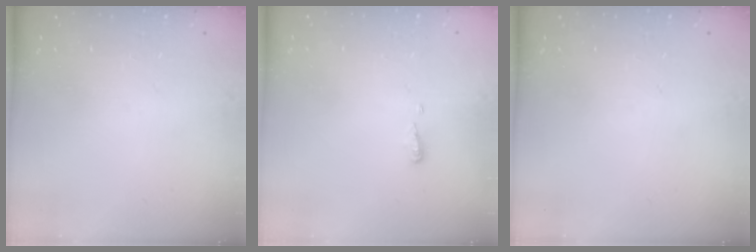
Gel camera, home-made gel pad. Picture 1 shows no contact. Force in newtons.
{"total": 4.3, "press": 4.2, "slide": 0.4}
{"total": 0.0}